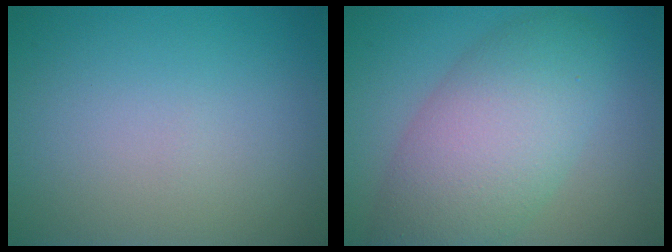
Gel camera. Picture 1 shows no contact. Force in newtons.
{"total": 8.2, "press": 8.2, "slide": 0.3}